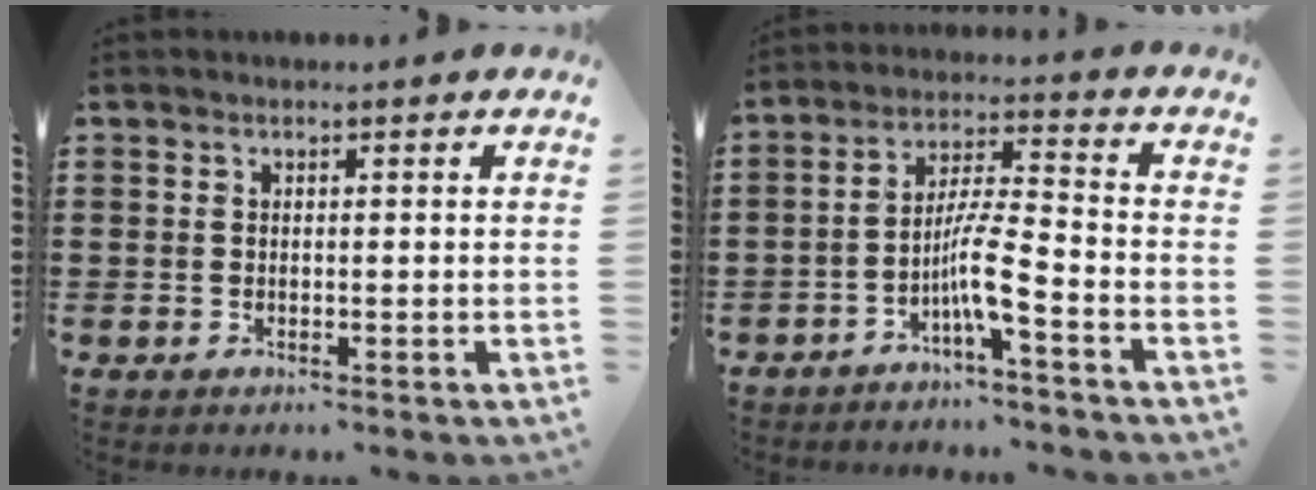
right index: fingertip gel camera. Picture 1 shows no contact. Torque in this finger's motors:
{"motor_torque": [0.16, -0.09, 0.42, 0.13]}